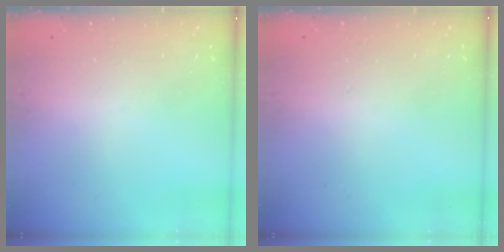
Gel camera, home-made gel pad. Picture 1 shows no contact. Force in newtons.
{"total": 2.7, "press": 2.7, "slide": 0.2}